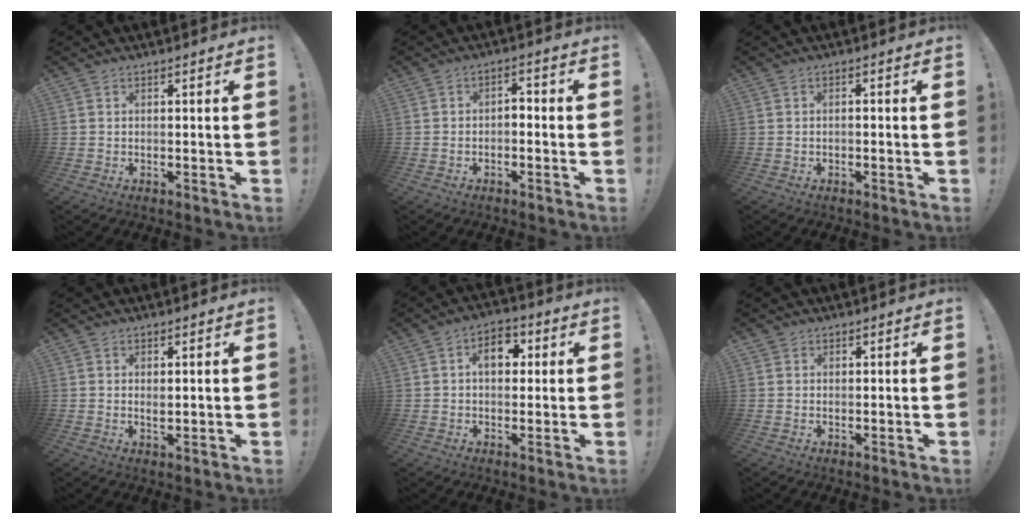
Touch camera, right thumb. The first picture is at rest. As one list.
[{"total": 2.4, "force": [-1.6, 0.9, 1.5], "torque": [-0.024, 0.007, -0.033]}, {"total": 1.0, "force": [-0.8, -0.2, 0.6], "torque": [-0.009, 0.001, -0.015]}, {"total": 1.4, "force": [0.5, 0.6, 1.2], "torque": [0.000, -0.010, 0.004]}, {"total": 8.4, "force": [2.0, 5.7, 5.9], "torque": [-0.078, 0.008, 0.032]}, {"total": 0.9, "force": [0.8, 0.5, 0.1], "torque": [0.006, -0.003, 0.013]}]